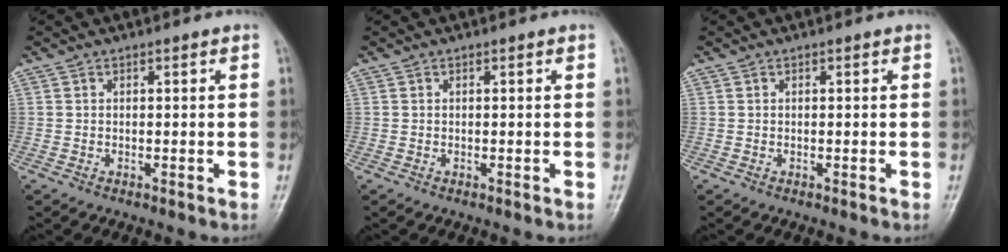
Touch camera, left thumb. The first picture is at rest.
{"total": 0.0}
{"total": 0.0}